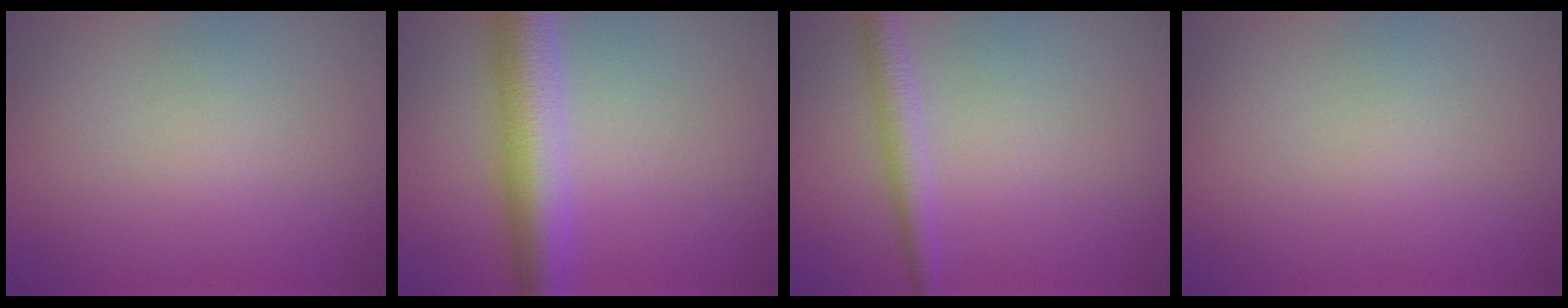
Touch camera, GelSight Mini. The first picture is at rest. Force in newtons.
{"total": 6.5, "press": 6.5, "slide": 0.0}
{"total": 2.3, "press": 2.3, "slide": 0.1}
{"total": 0.0}